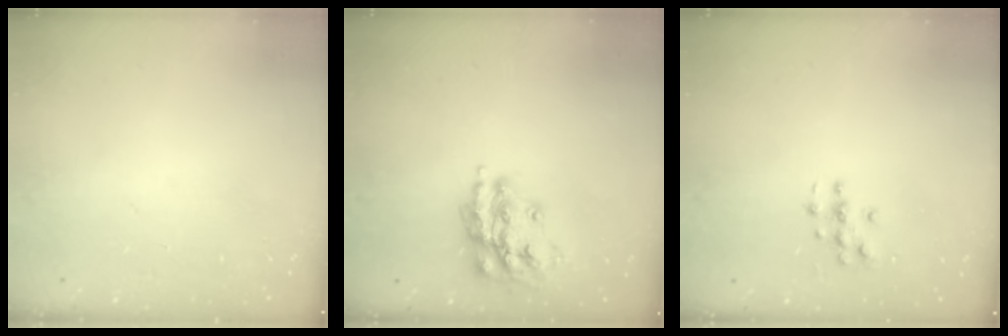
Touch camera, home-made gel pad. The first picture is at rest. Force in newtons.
{"total": 15.1, "press": 15.0, "slide": 1.0}
{"total": 3.1, "press": 3.1, "slide": 0.2}